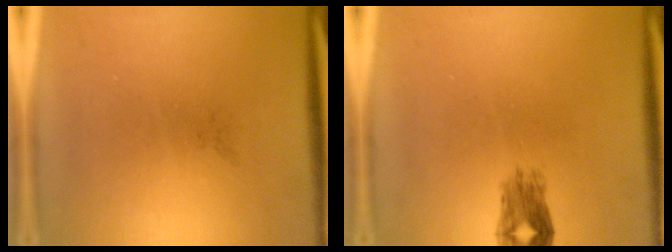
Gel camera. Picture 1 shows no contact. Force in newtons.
{"total": 2.5}